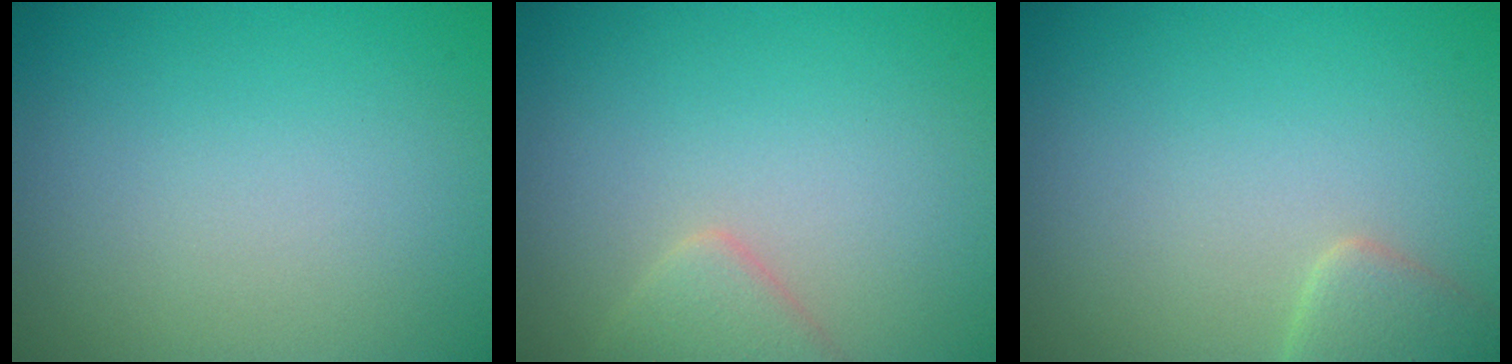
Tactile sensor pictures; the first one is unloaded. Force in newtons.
{"total": 2.0, "press": 2.0, "slide": 0.1}
{"total": 2.5, "press": 2.5, "slide": 0.2}